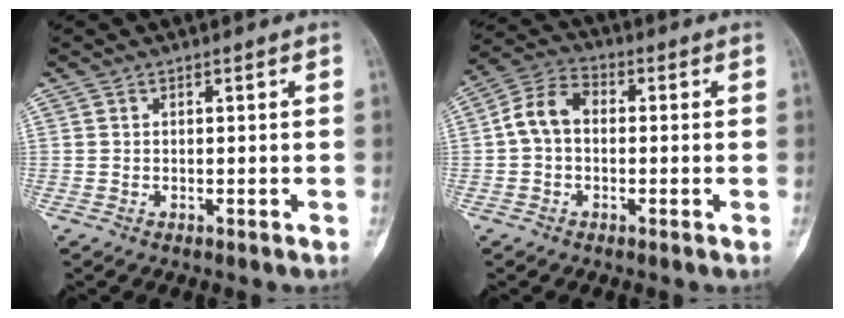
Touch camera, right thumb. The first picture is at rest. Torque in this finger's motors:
{"motor_torque": [0.02, 0.02, 0.12, -0.11, 0.08]}